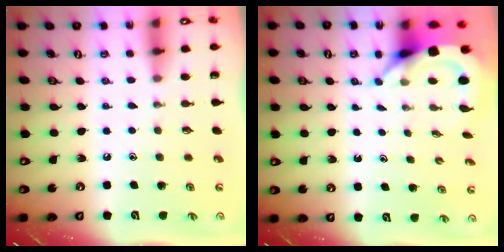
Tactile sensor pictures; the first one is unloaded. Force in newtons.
{"total": 4.8, "press": 4.8, "slide": 0.5}